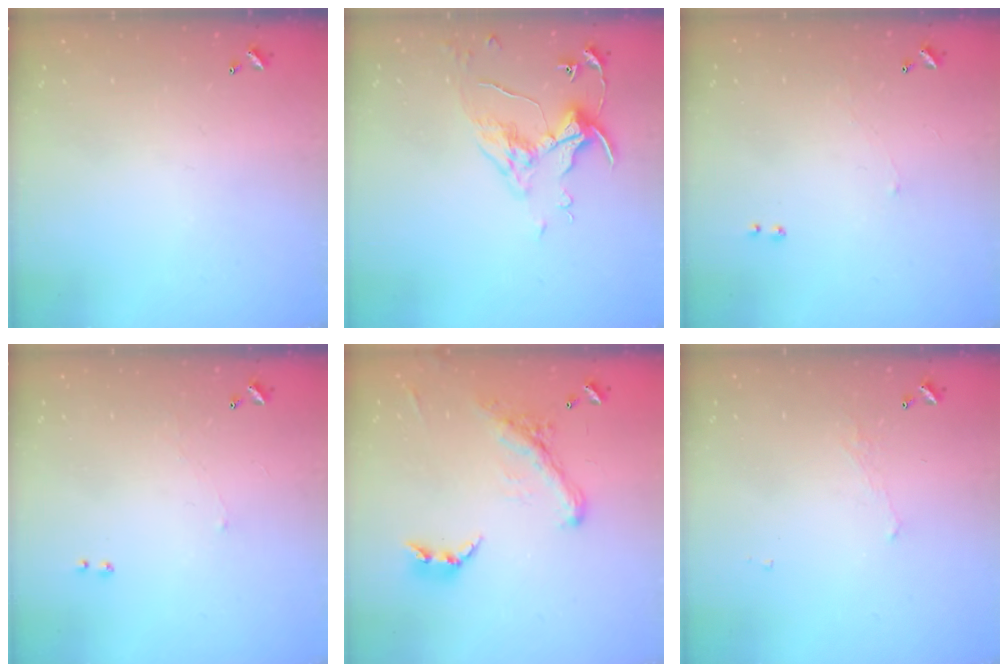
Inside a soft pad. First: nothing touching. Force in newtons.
{"total": 6.2, "press": 6.1, "slide": 0.8}
{"total": 1.2, "press": 1.0, "slide": 0.6}
{"total": 1.2, "press": 1.0, "slide": 0.6}
{"total": 4.4, "press": 4.2, "slide": 1.3}
{"total": 1.1, "press": 0.8, "slide": 0.7}